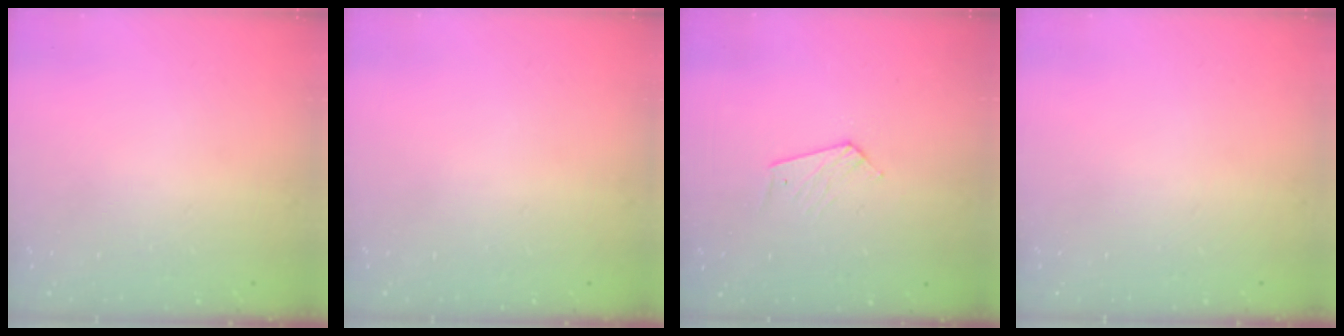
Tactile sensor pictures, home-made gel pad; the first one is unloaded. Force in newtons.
{"total": 0.0}
{"total": 3.9, "press": 3.9, "slide": 0.3}
{"total": 0.0}